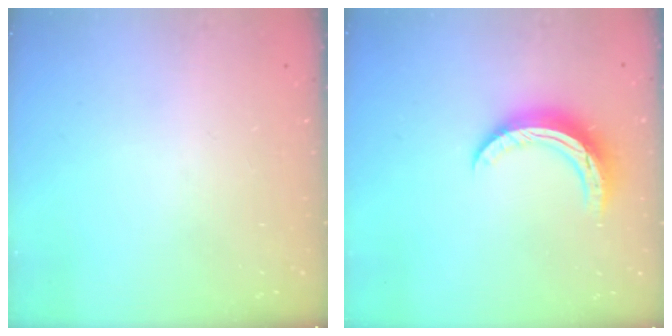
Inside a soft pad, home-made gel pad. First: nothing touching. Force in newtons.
{"total": 10.5, "press": 10.5, "slide": 0.2}